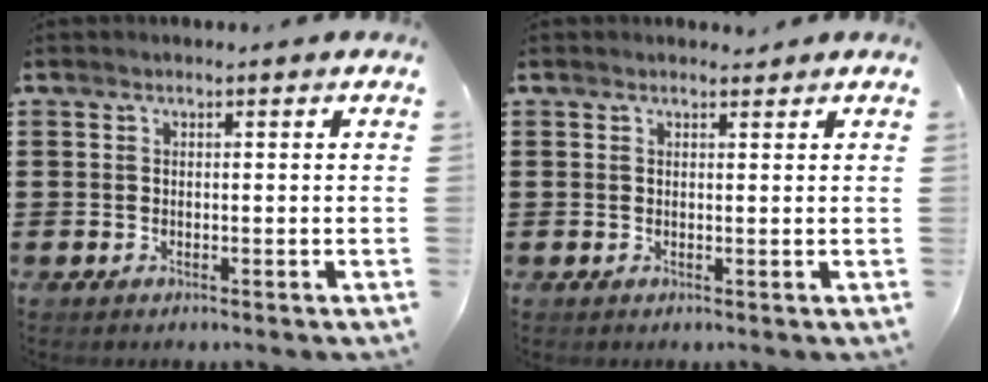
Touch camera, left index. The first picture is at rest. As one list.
[{"total": 0.9, "force": [0.8, 0.3, 0.1], "torque": [0.003, -0.002, 0.014]}]